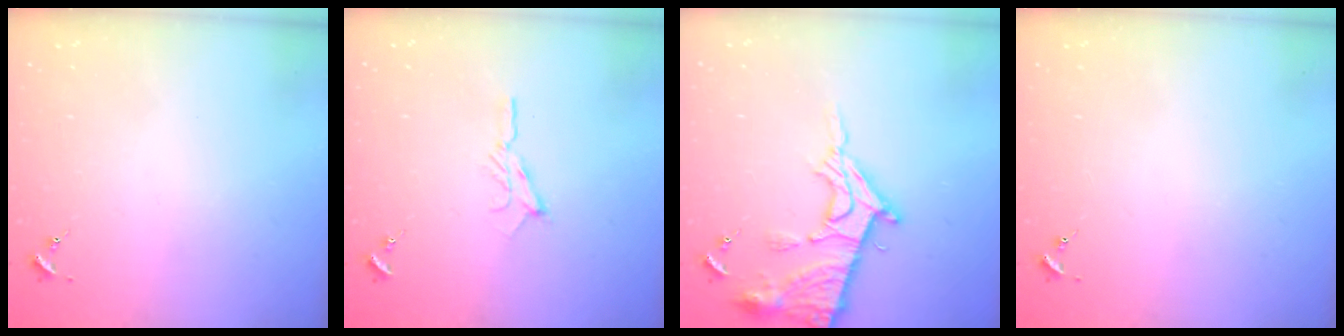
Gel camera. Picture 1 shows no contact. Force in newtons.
{"total": 4.8, "press": 4.8, "slide": 0.5}
{"total": 14.2, "press": 14.2, "slide": 1.1}
{"total": 0.0}